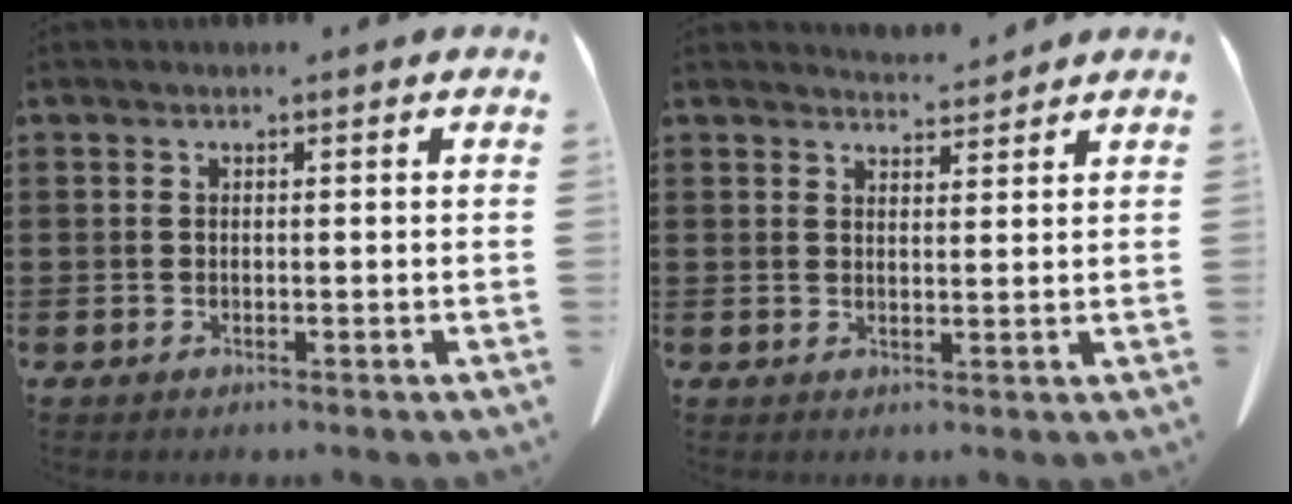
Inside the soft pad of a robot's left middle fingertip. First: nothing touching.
{"total": 3.3, "force": [3.2, 0.3, 0.5], "torque": [-0.011, -0.011, 0.059]}